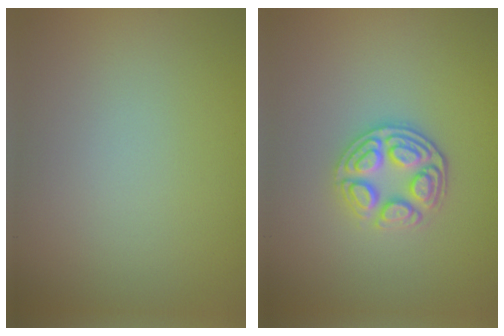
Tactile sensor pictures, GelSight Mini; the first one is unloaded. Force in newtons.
{"total": 3.5, "press": 3.0, "slide": 1.8}